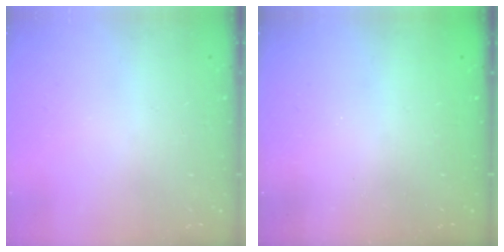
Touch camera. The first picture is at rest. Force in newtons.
{"total": 2.4, "press": 2.2, "slide": 0.8}